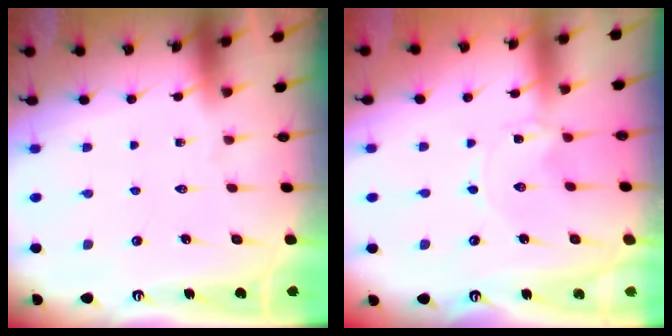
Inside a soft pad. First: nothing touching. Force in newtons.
{"total": 0.0}